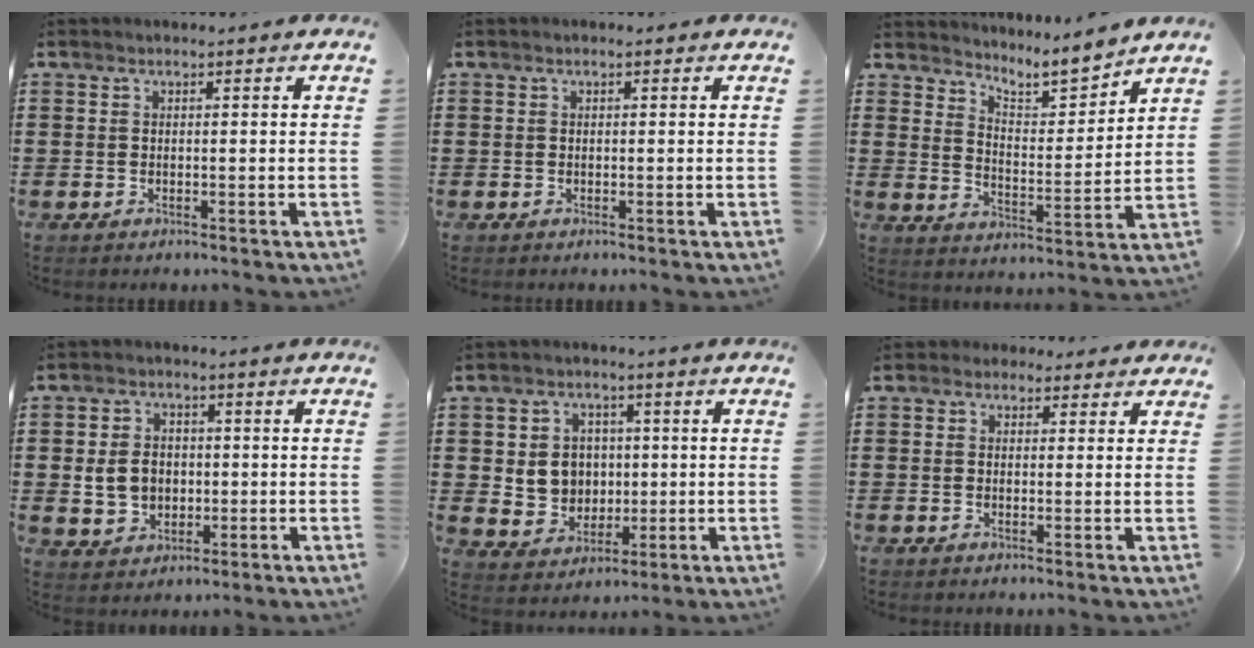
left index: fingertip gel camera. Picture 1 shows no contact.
{"total": 0.0}
{"total": 5.4, "force": [5.1, 0.9, 1.5], "torque": [-0.039, -0.041, 0.081]}
{"total": 5.5, "force": [-0.1, 4.6, 3.0], "torque": [-0.068, 0.007, -0.006]}
{"total": 5.6, "force": [0.9, 5.3, 1.5], "torque": [-0.045, 0.013, 0.016]}
{"total": 2.1, "force": [1.5, 1.4, 0.4], "torque": [-0.007, 0.004, 0.026]}